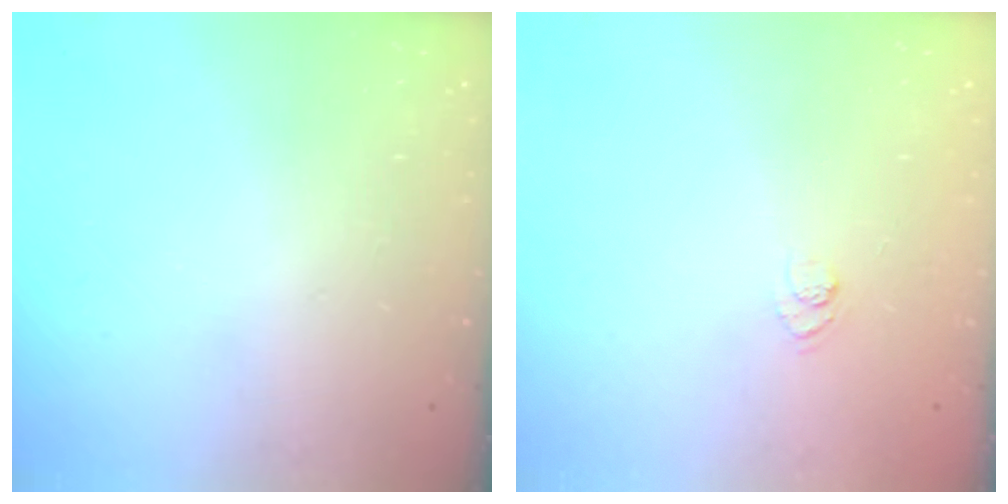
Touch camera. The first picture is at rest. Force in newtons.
{"total": 3.2, "press": 3.0, "slide": 1.0}